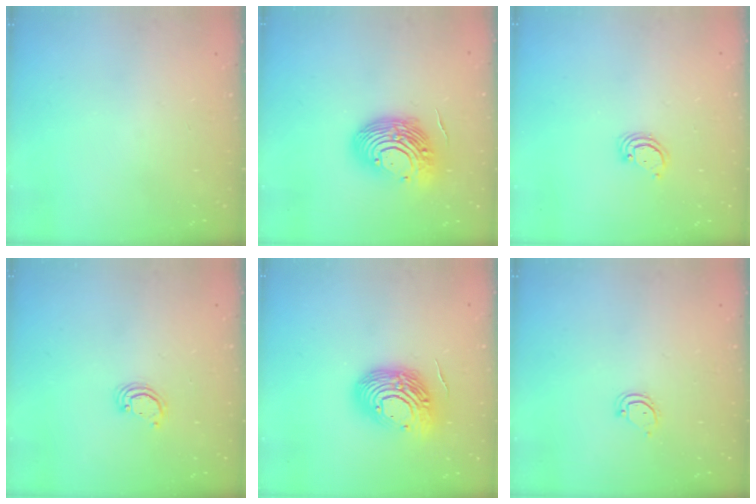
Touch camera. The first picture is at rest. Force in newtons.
{"total": 14.4, "press": 14.2, "slide": 2.4}
{"total": 2.6, "press": 2.6, "slide": 0.2}
{"total": 2.0, "press": 2.0, "slide": 0.2}
{"total": 15.7, "press": 15.7, "slide": 1.1}
{"total": 3.9, "press": 3.9, "slide": 0.3}